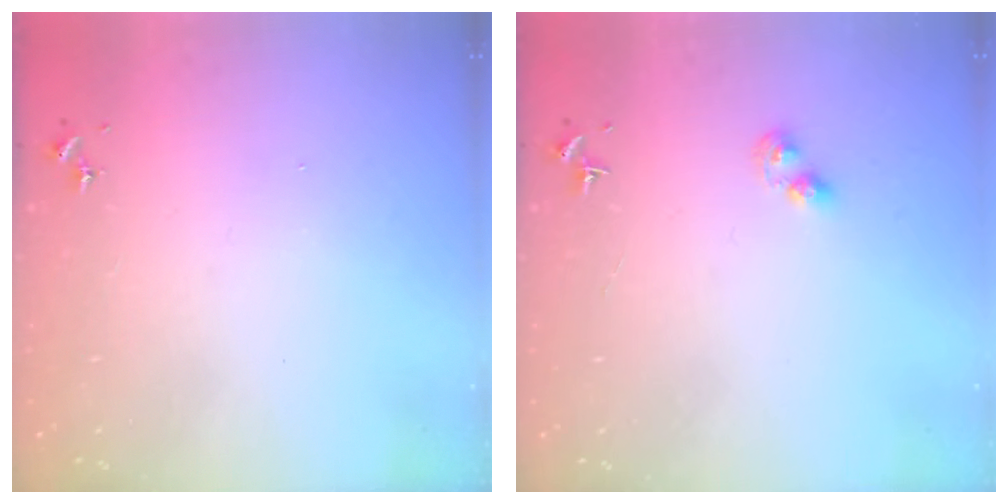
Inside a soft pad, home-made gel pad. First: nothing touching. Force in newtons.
{"total": 3.4, "press": 3.3, "slide": 0.6}